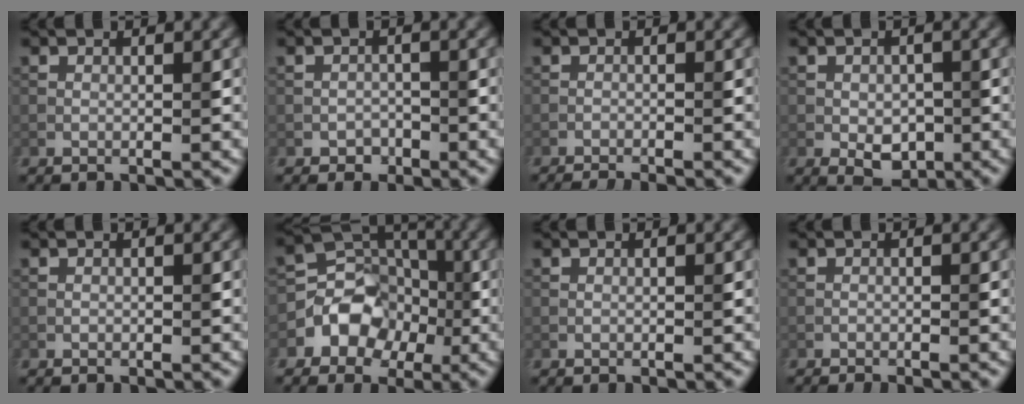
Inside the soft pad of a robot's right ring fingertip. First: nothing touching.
{"total": 1.2, "force": [-0.9, 0.8, -0.3], "torque": [0.008, -0.001, -0.014]}
{"total": 2.1, "force": [-1.6, 0.4, 1.2], "torque": [-0.013, 0.007, -0.030]}
{"total": 2.9, "force": [-1.1, 2.0, 1.9], "torque": [-0.035, -0.007, -0.012]}
{"total": 0.0}
{"total": 4.6, "force": [-2.0, 3.8, 1.6], "torque": [-0.012, 0.007, -0.036]}
{"total": 0.0}
{"total": 0.8, "force": [-0.7, 0.1, 0.5], "torque": [-0.009, 0.001, -0.011]}